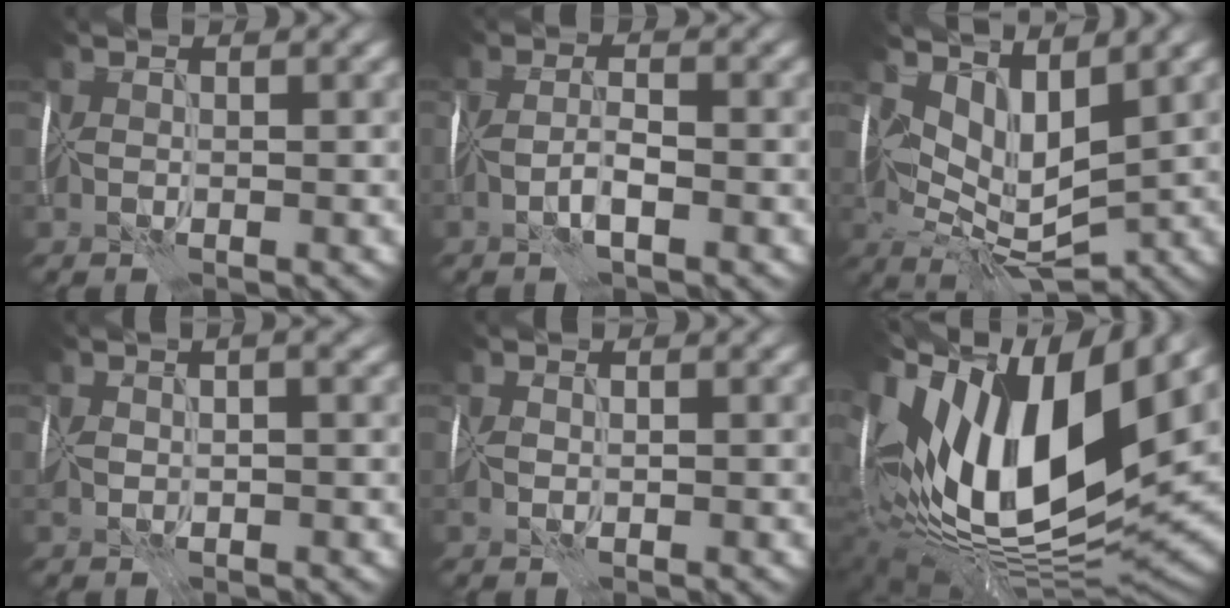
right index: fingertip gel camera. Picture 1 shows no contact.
{"total": 1.9, "force": [-0.8, 0.3, 1.7], "torque": [-0.033, 0.006, -0.021]}
{"total": 6.2, "force": [2.3, 3.1, 4.9], "torque": [-0.090, -0.011, 0.050]}
{"total": 3.1, "force": [0.3, 1.6, 2.6], "torque": [-0.043, 0.005, 0.006]}
{"total": 1.2, "force": [-0.3, 0.8, 0.8], "torque": [-0.018, -0.002, -0.008]}
{"total": 17.6, "force": [4.6, 7.9, 15.0], "torque": [-0.288, 0.019, 0.075]}